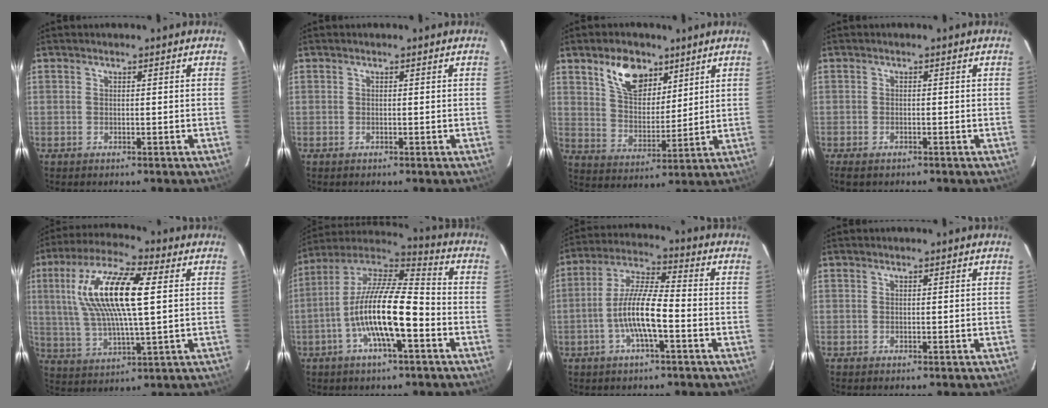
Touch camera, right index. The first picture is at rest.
{"total": 0.0}
{"total": 11.0, "force": [6.4, 6.3, 6.3], "torque": [-0.107, 0.013, 0.121]}
{"total": 3.1, "force": [-2.2, 1.5, 1.6], "torque": [-0.041, -0.009, -0.041]}
{"total": 17.0, "force": [3.7, 4.5, 16.0], "torque": [-0.310, 0.016, 0.070]}
{"total": 16.0, "force": [-5.3, 3.8, 14.6], "torque": [-0.273, -0.004, -0.106]}
{"total": 9.5, "force": [-3.4, 1.6, 8.8], "torque": [-0.183, 0.004, -0.064]}
{"total": 0.0}